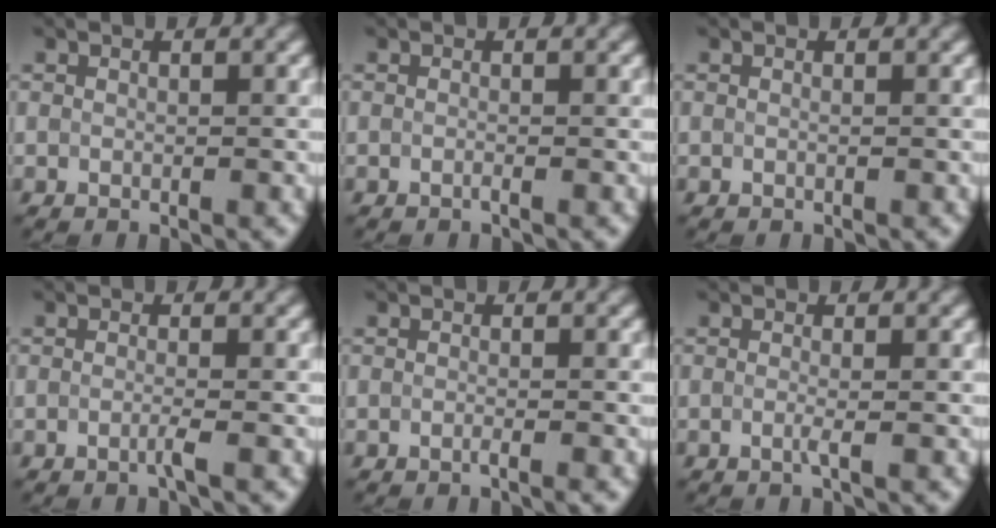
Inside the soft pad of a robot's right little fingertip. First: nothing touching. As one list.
[{"total": 0.7, "force": [-0.7, -0.2, -0.1], "torque": [0.001, -0.008, -0.012]}, {"total": 0.0}, {"total": 1.0, "force": [-1.0, -0.3, 0.2], "torque": [-0.007, -0.004, -0.019]}, {"total": 0.9, "force": [-0.9, -0.1, 0.2], "torque": [0.000, -0.007, -0.016]}, {"total": 0.8, "force": [-0.7, -0.1, 0.4], "torque": [-0.009, -0.006, -0.013]}]